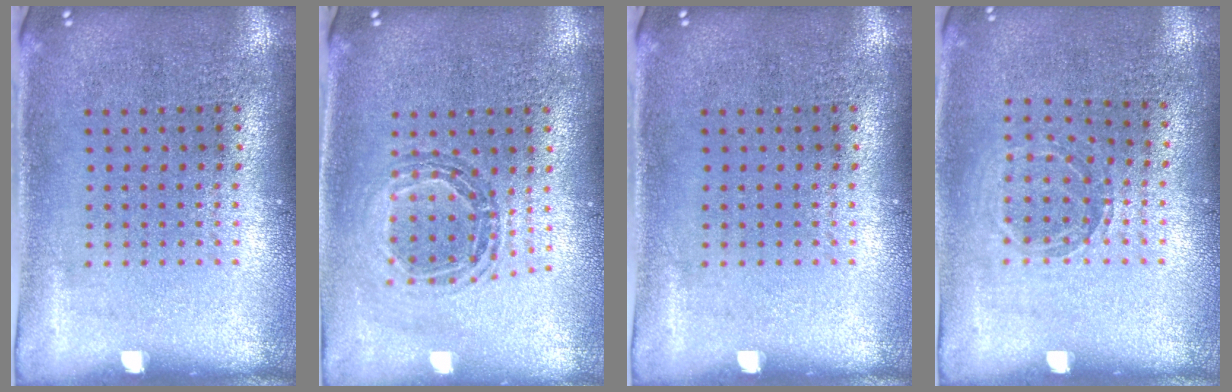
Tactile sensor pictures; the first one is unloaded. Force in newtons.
{"total": 0.9, "press": 0.9, "slide": 0.2}
{"total": 0.0}
{"total": 1.0, "press": 1.0, "slide": 0.1}